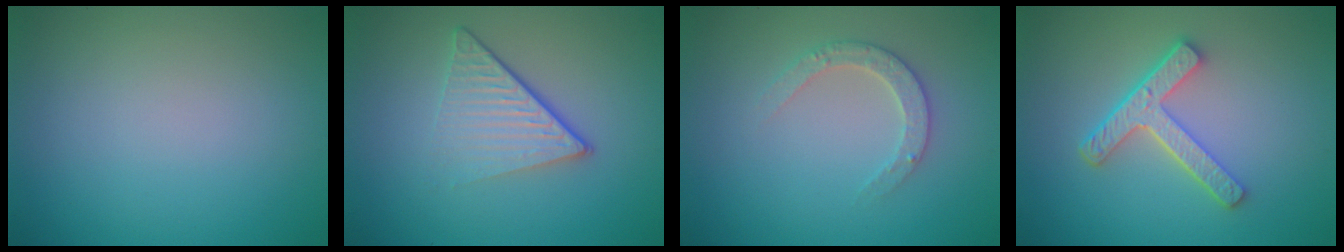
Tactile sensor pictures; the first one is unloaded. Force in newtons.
{"total": 5.0, "press": 3.0, "slide": 4.0}
{"total": 2.4, "press": 2.3, "slide": 0.5}
{"total": 4.4, "press": 3.3, "slide": 3.0}